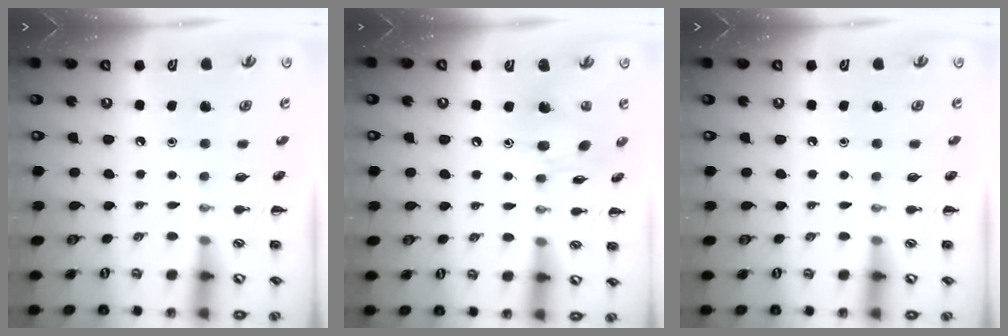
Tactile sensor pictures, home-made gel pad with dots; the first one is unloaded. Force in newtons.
{"total": 10.7, "press": 10.6, "slide": 1.4}
{"total": 0.0}